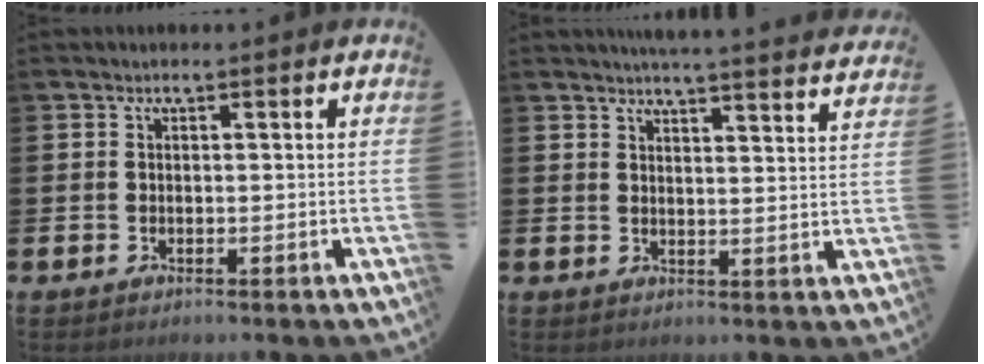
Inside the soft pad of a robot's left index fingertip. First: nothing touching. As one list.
[{"total": 4.9, "force": [4.8, -0.7, 0.7], "torque": [-0.014, -0.033, 0.083]}]